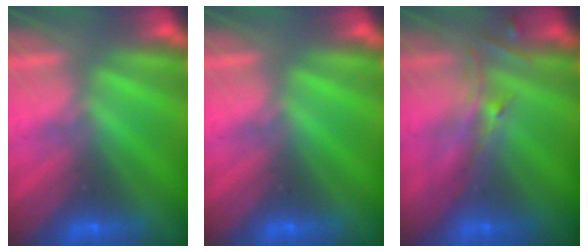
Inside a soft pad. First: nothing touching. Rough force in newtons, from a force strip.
{"total": 0.0}
{"total": 2.6}